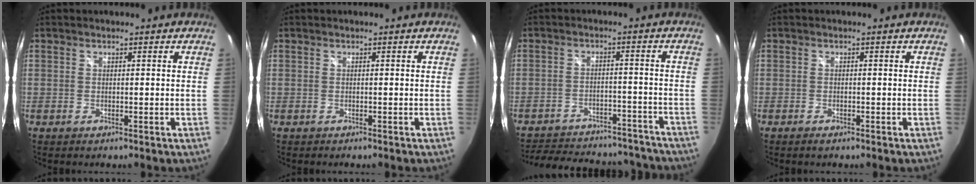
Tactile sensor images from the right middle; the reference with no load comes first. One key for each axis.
{"total": 0.0}
{"total": 24.4, "fx": -21.3, "fy": 8.3, "fz": 8.6, "tx": -0.180, "ty": 0.027, "tz": -0.260}
{"total": 1.3, "fx": -1.0, "fy": 0.5, "fz": 0.8, "tx": -0.015, "ty": -0.005, "tz": -0.019}